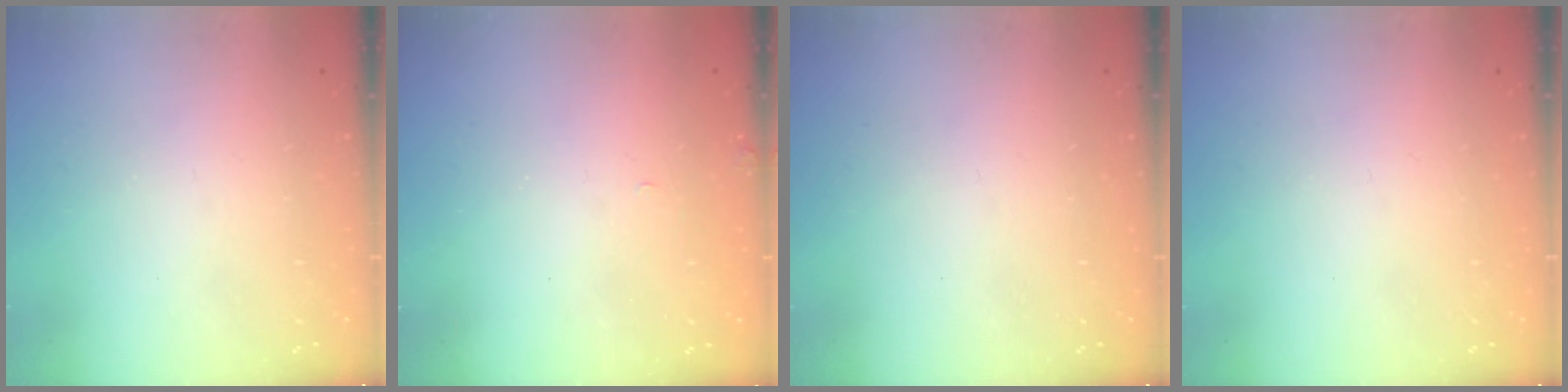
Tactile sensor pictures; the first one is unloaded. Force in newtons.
{"total": 4.8, "press": 4.8, "slide": 0.3}
{"total": 0.0}
{"total": 0.0}